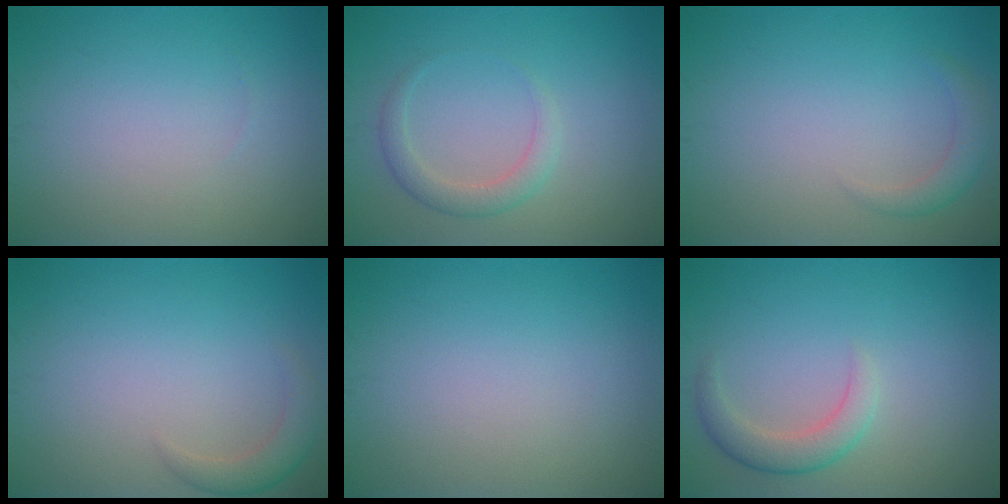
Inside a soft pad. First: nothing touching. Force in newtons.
{"total": 2.1, "press": 2.1, "slide": 0.1}
{"total": 1.8, "press": 1.8, "slide": 0.3}
{"total": 2.2, "press": 2.2, "slide": 0.2}
{"total": 0.0}
{"total": 2.8, "press": 2.8, "slide": 0.1}